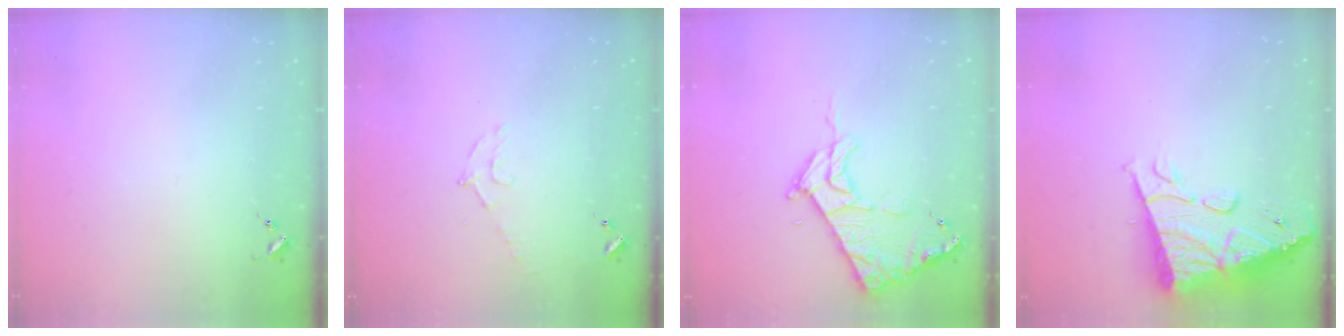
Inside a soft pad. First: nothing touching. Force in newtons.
{"total": 7.3, "press": 7.2, "slide": 0.9}
{"total": 12.0, "press": 12.0, "slide": 1.2}
{"total": 16.3, "press": 16.3, "slide": 1.7}